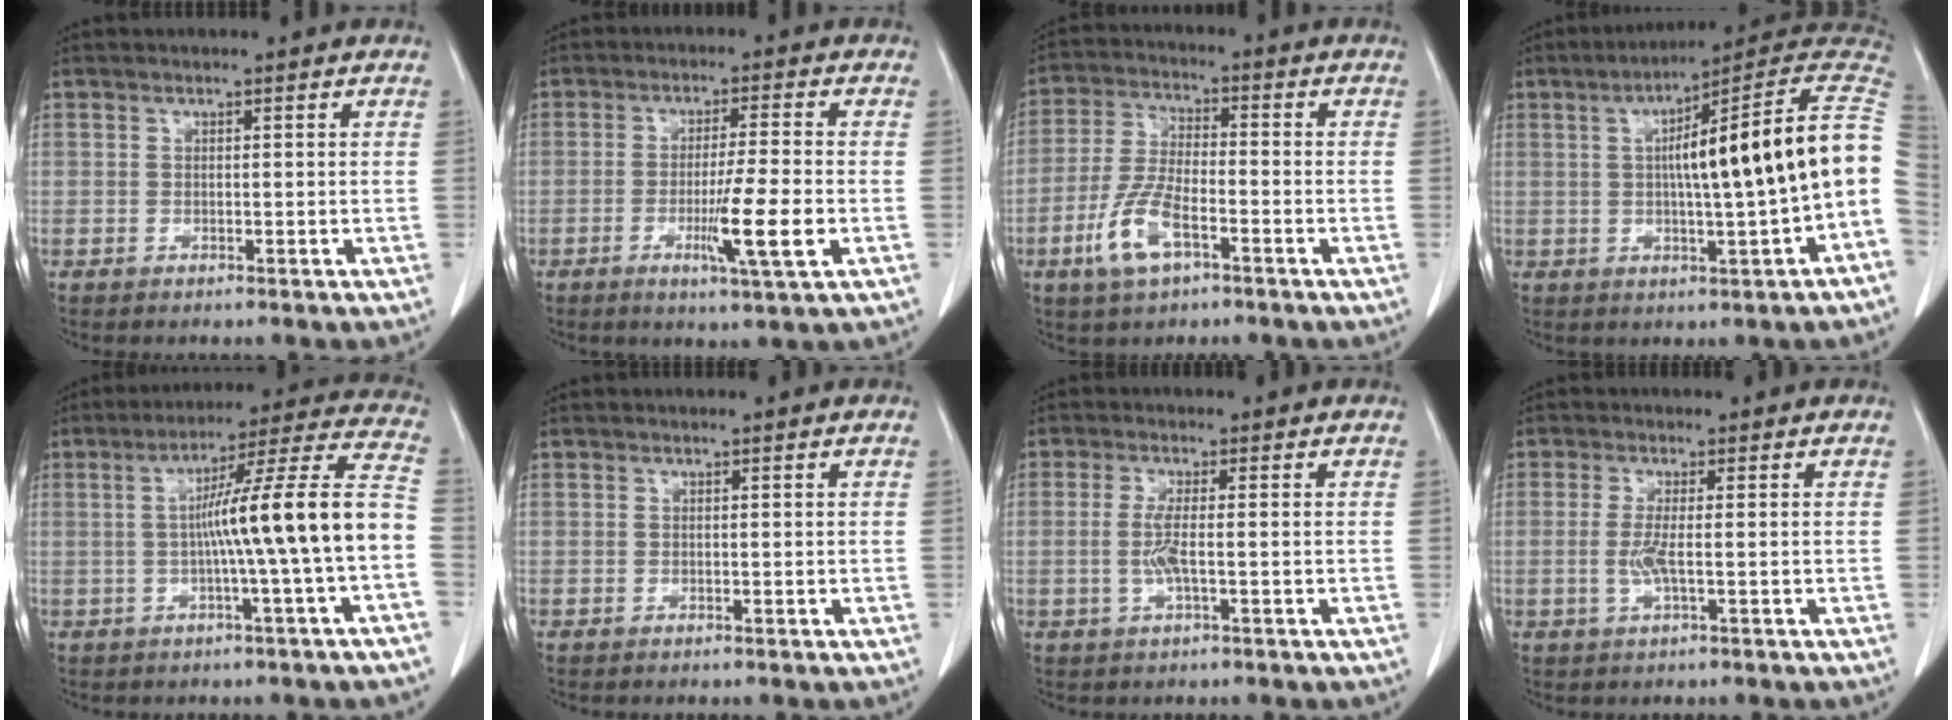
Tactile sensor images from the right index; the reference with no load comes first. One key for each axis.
{"total": 8.1, "fx": -2.5, "fy": -0.5, "fz": 7.7, "tx": -0.130, "ty": -0.018, "tz": -0.041}
{"total": 8.9, "fx": -4.3, "fy": 2.6, "fz": 7.3, "tx": -0.163, "ty": -0.007, "tz": -0.081}
{"total": 16.4, "fx": 1.0, "fy": -0.7, "fz": 16.4, "tx": -0.216, "ty": 0.031, "tz": 0.010}
{"total": 14.7, "fx": -1.8, "fy": -1.7, "fz": 14.5, "tx": -0.213, "ty": 0.023, "tz": -0.032}
{"total": 0.0}
{"total": 3.3, "fx": -0.4, "fy": 0.2, "fz": 3.3, "tx": -0.076, "ty": -0.004, "tz": -0.010}
{"total": 2.9, "fx": -0.4, "fy": 0.1, "fz": 2.9, "tx": -0.067, "ty": -0.004, "tz": -0.007}